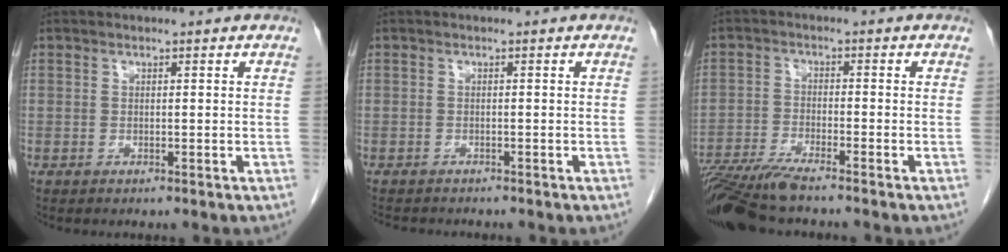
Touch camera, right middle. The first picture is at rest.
{"total": 4.4, "force": [-4.0, 1.1, 1.4], "torque": [-0.021, -0.008, -0.057]}
{"total": 9.1, "force": [-7.9, -0.1, 4.5], "torque": [-0.075, -0.026, -0.139]}